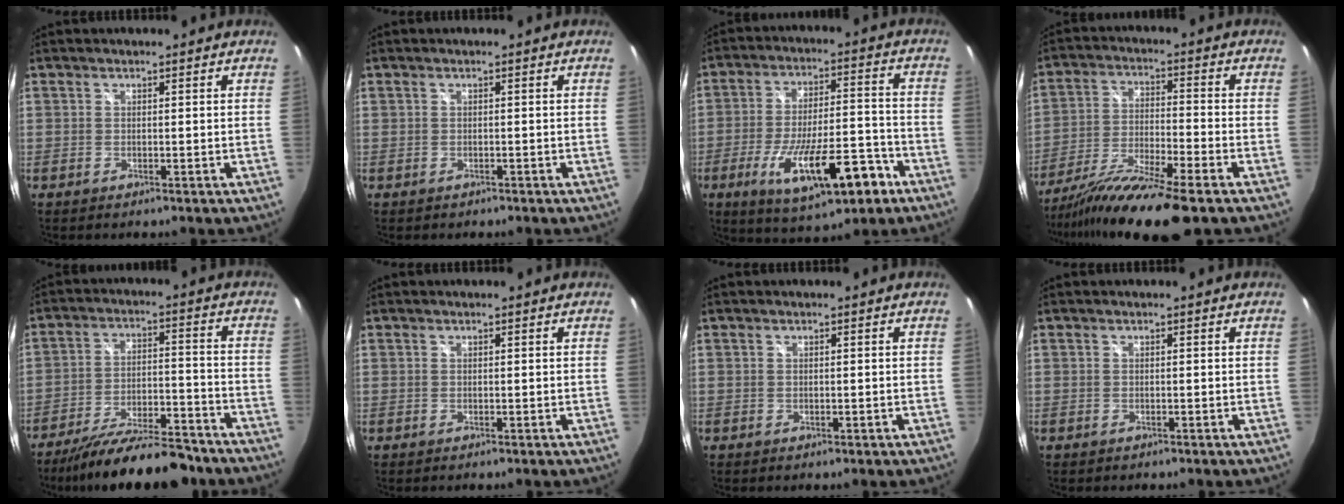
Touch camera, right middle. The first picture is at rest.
{"total": 0.7, "force": [-0.4, 0.6, 0.1], "torque": [-0.003, -0.003, -0.004]}
{"total": 17.4, "force": [-8.7, 5.6, 14.0], "torque": [-0.247, -0.017, -0.126]}
{"total": 15.8, "force": [-12.4, 0.2, 9.8], "torque": [-0.195, -0.045, -0.220]}
{"total": 18.5, "force": [-15.7, 3.7, 9.0], "torque": [-0.164, -0.025, -0.236]}
{"total": 0.0}
{"total": 0.0}
{"total": 0.0}